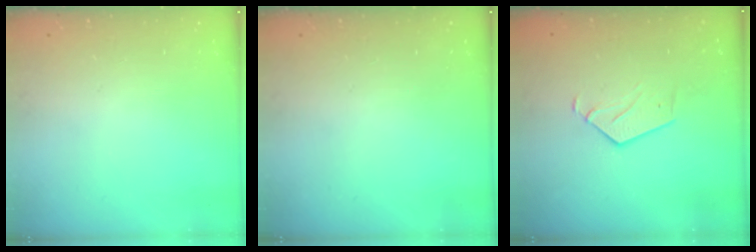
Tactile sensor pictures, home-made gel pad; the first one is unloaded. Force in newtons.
{"total": 0.0}
{"total": 4.0, "press": 4.0, "slide": 0.2}